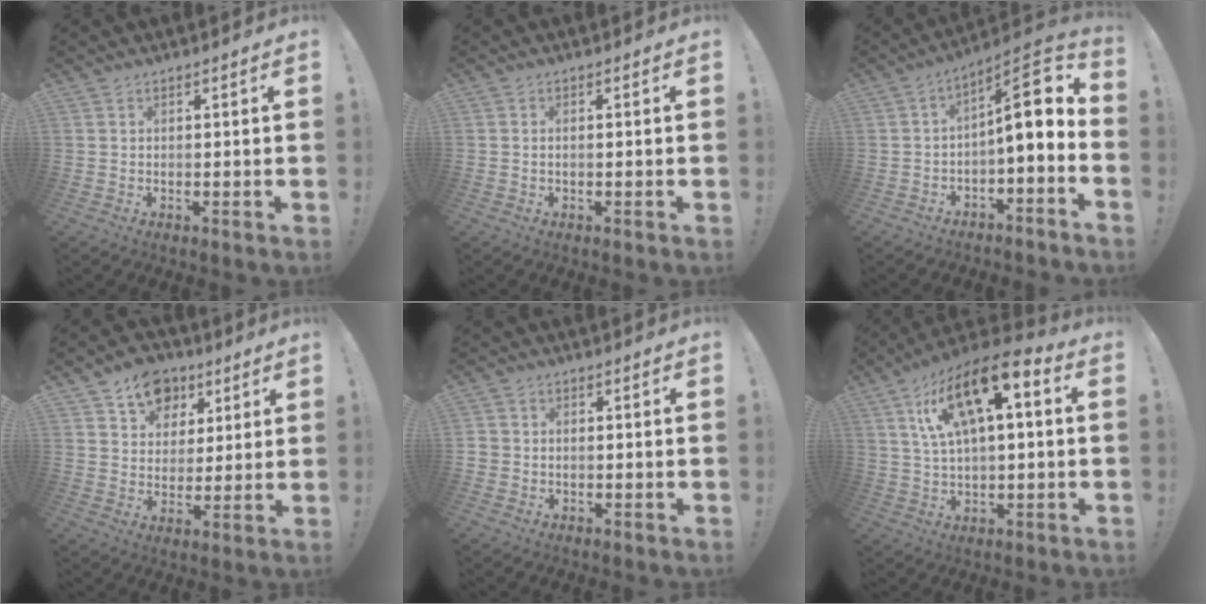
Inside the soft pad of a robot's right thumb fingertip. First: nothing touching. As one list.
[{"total": 0.6, "force": [-0.3, 0.1, 0.5], "torque": [-0.011, 0.001, -0.006]}, {"total": 10.7, "force": [1.2, 3.4, 10.1], "torque": [-0.136, -0.017, 0.014]}, {"total": 11.7, "force": [6.3, 9.1, 3.8], "torque": [-0.048, -0.037, 0.122]}, {"total": 2.3, "force": [-0.8, 2.0, 0.8], "torque": [-0.013, 0.007, -0.015]}, {"total": 15.5, "force": [6.7, 5.3, 12.9], "torque": [-0.221, -0.034, 0.112]}]